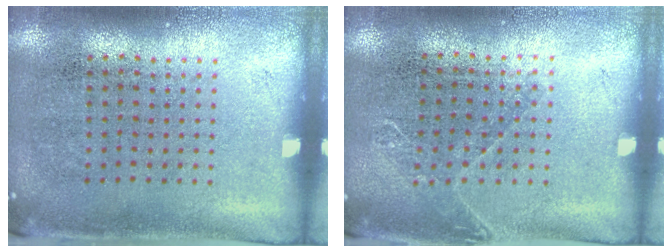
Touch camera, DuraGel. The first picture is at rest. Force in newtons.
{"total": 1.0, "press": 0.9, "slide": 0.3}